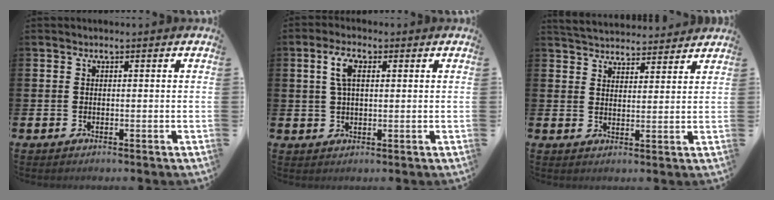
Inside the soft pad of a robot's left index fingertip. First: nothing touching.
{"total": 4.4, "force": [2.1, 1.9, 3.4], "torque": [-0.063, 0.006, 0.033]}
{"total": 4.7, "force": [4.6, 0.8, 0.0], "torque": [-0.011, -0.028, 0.083]}